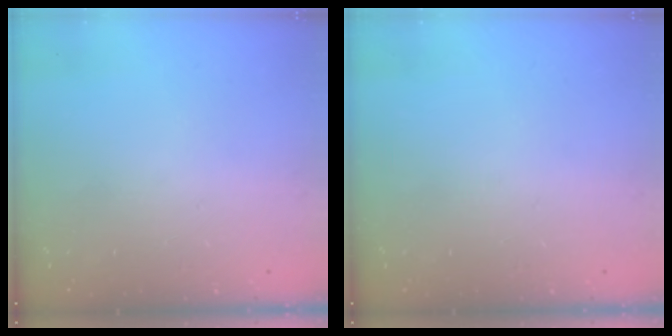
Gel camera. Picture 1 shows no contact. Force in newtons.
{"total": 0.0}